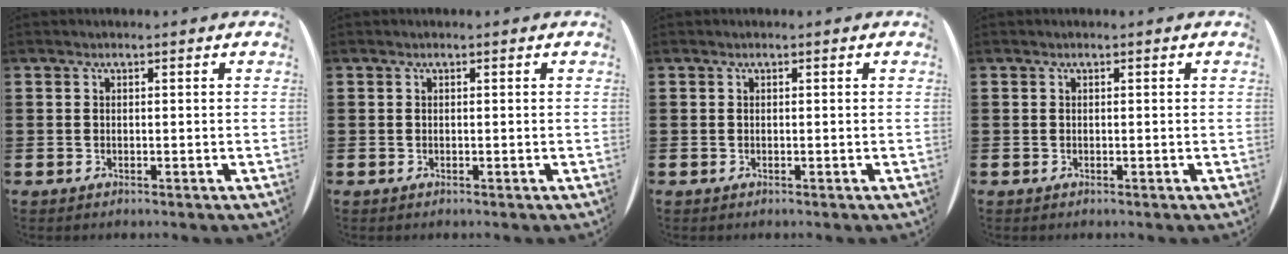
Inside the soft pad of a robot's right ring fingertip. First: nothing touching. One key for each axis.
{"total": 0.0}
{"total": 0.0}
{"total": 0.0}